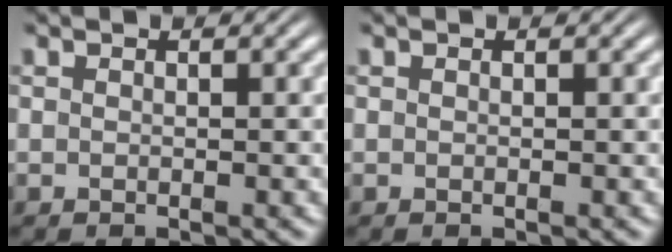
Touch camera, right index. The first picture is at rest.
{"total": 0.0}